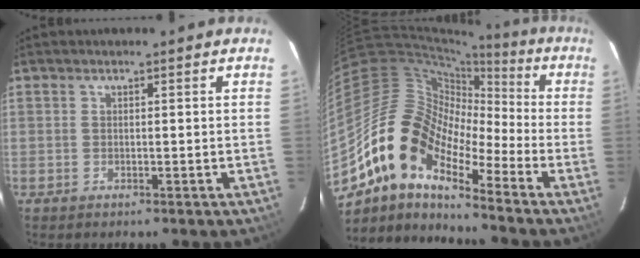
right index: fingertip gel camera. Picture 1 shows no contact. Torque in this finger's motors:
{"motor_torque": [1.07, -1.05, 0.90, 0.21]}